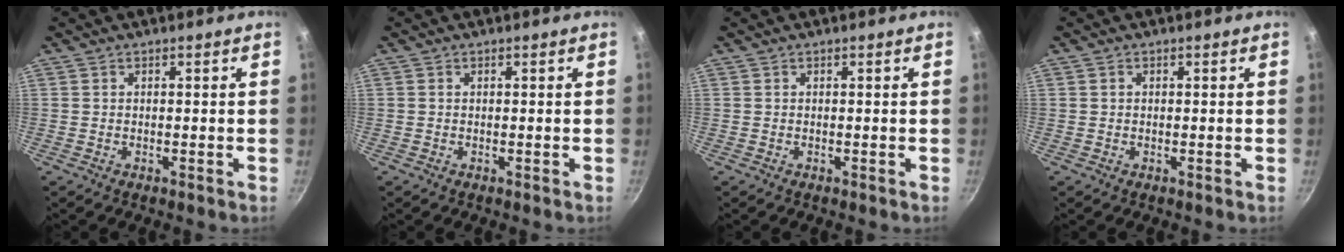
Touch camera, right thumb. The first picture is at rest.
{"total": 0.0}
{"total": 0.0}
{"total": 0.7, "force": [0.2, 0.6, 0.3], "torque": [-0.005, 0.004, 0.004]}